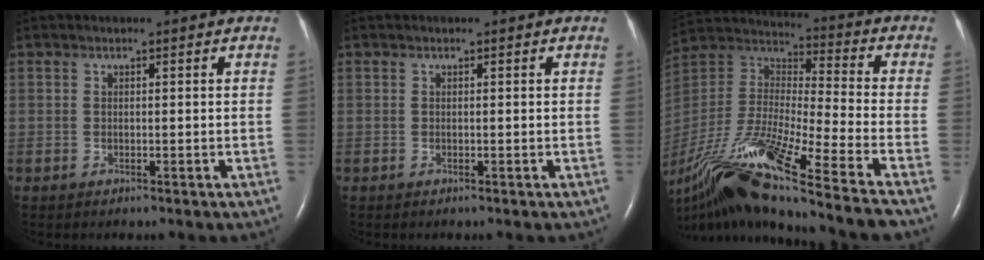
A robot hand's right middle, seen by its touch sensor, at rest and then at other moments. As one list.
[{"total": 0.0}, {"total": 25.7, "force": [-18.0, 0.3, 18.3], "torque": [-0.375, -0.047, -0.333]}]